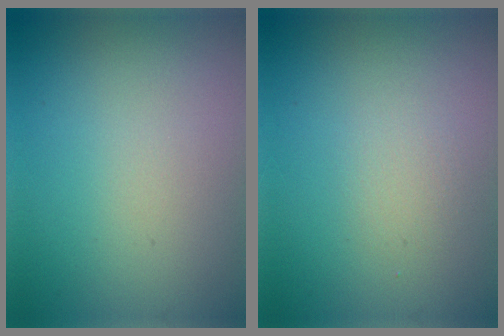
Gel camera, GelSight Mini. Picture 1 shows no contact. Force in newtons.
{"total": 1.2, "press": 1.2, "slide": 0.0}